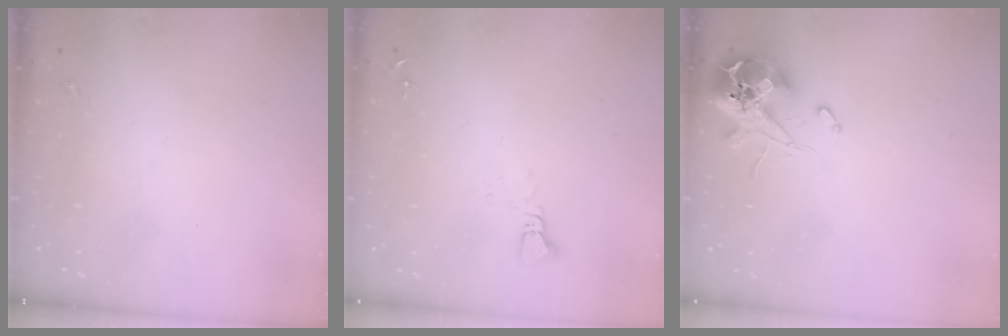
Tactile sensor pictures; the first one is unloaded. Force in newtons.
{"total": 2.3, "press": 2.3, "slide": 0.1}
{"total": 12.1, "press": 12.0, "slide": 1.5}